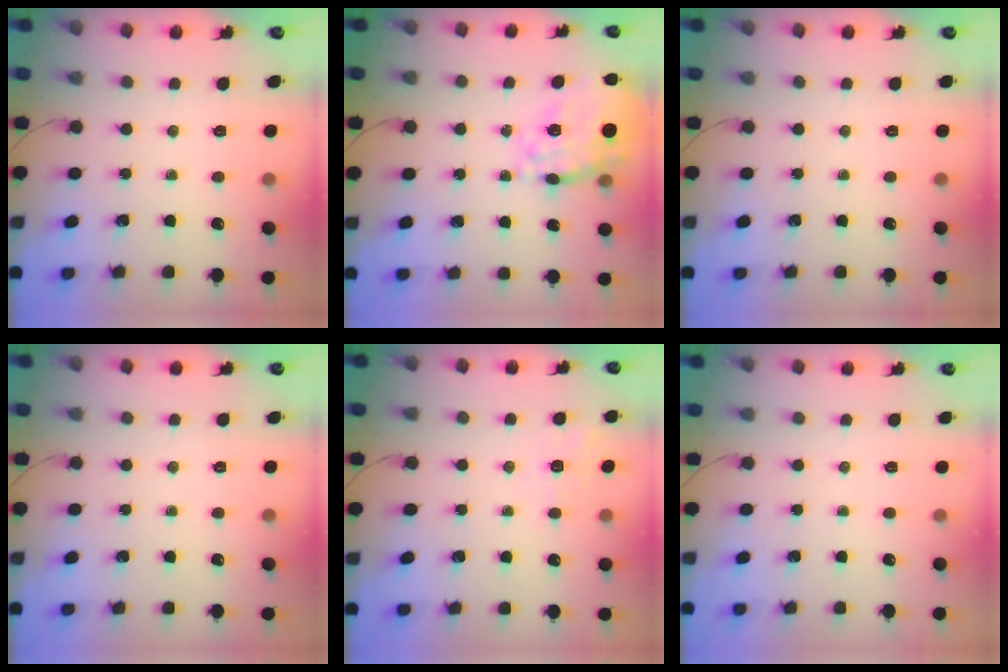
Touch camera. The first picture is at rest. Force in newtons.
{"total": 20.5, "press": 20.2, "slide": 3.8}
{"total": 0.0}
{"total": 0.0}
{"total": 1.6, "press": 0.2, "slide": 1.6}
{"total": 2.4, "press": 2.4, "slide": 0.5}